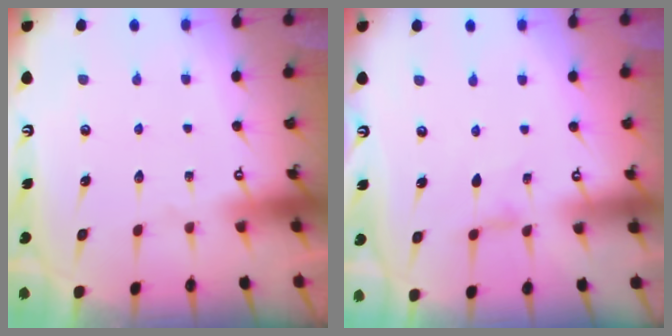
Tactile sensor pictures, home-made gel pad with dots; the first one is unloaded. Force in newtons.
{"total": 1.4, "press": 1.3, "slide": 0.4}